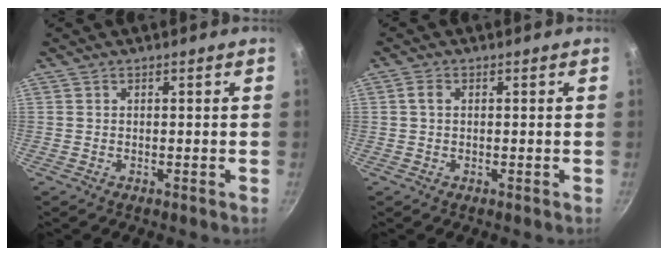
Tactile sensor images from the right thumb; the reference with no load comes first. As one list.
[{"total": 1.6, "force": [0.2, 1.1, 1.1], "torque": [-0.021, 0.004, 0.003]}]